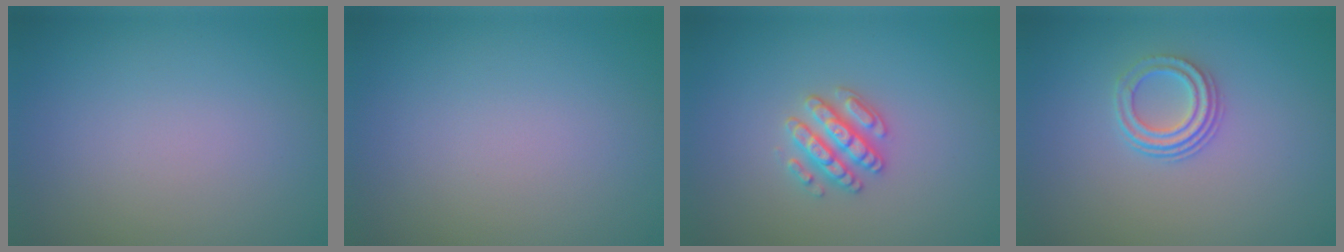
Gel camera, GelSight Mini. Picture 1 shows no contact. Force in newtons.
{"total": 0.0}
{"total": 2.8, "press": 2.7, "slide": 0.8}
{"total": 2.8, "press": 2.2, "slide": 1.8}